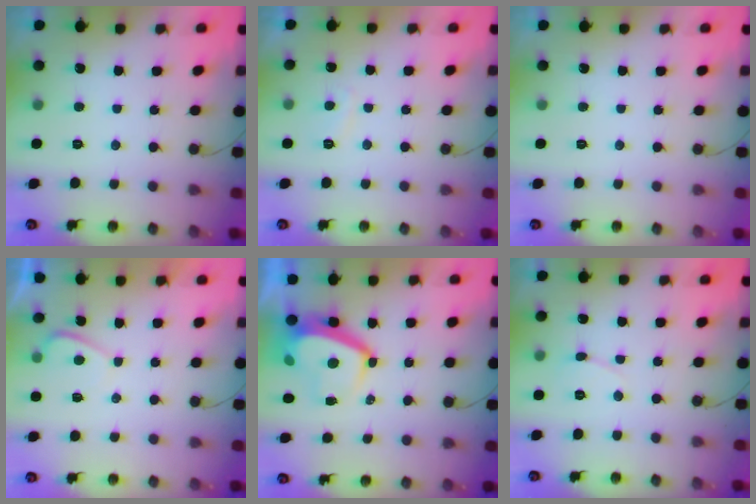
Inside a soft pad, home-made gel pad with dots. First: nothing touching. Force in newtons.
{"total": 2.8, "press": 2.7, "slide": 0.7}
{"total": 0.0}
{"total": 1.0, "press": 0.8, "slide": 0.5}
{"total": 7.3, "press": 7.2, "slide": 0.9}
{"total": 2.9, "press": 2.9, "slide": 0.3}